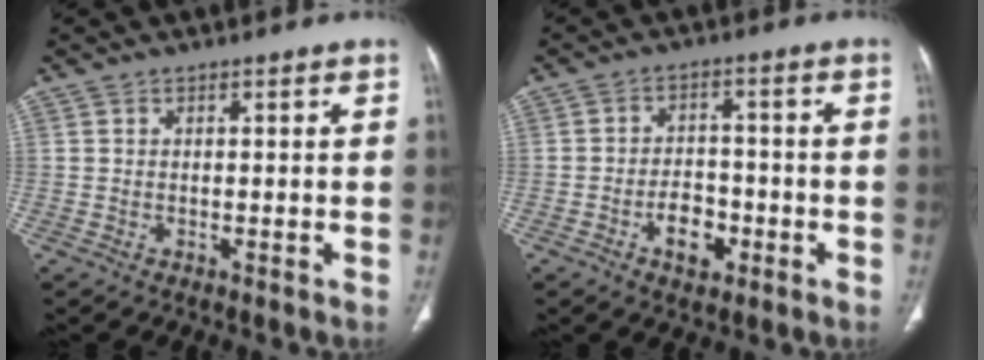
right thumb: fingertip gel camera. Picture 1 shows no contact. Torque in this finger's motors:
{"motor_torque": [0.87, 0.68, 0.42, -0.82, -0.02]}